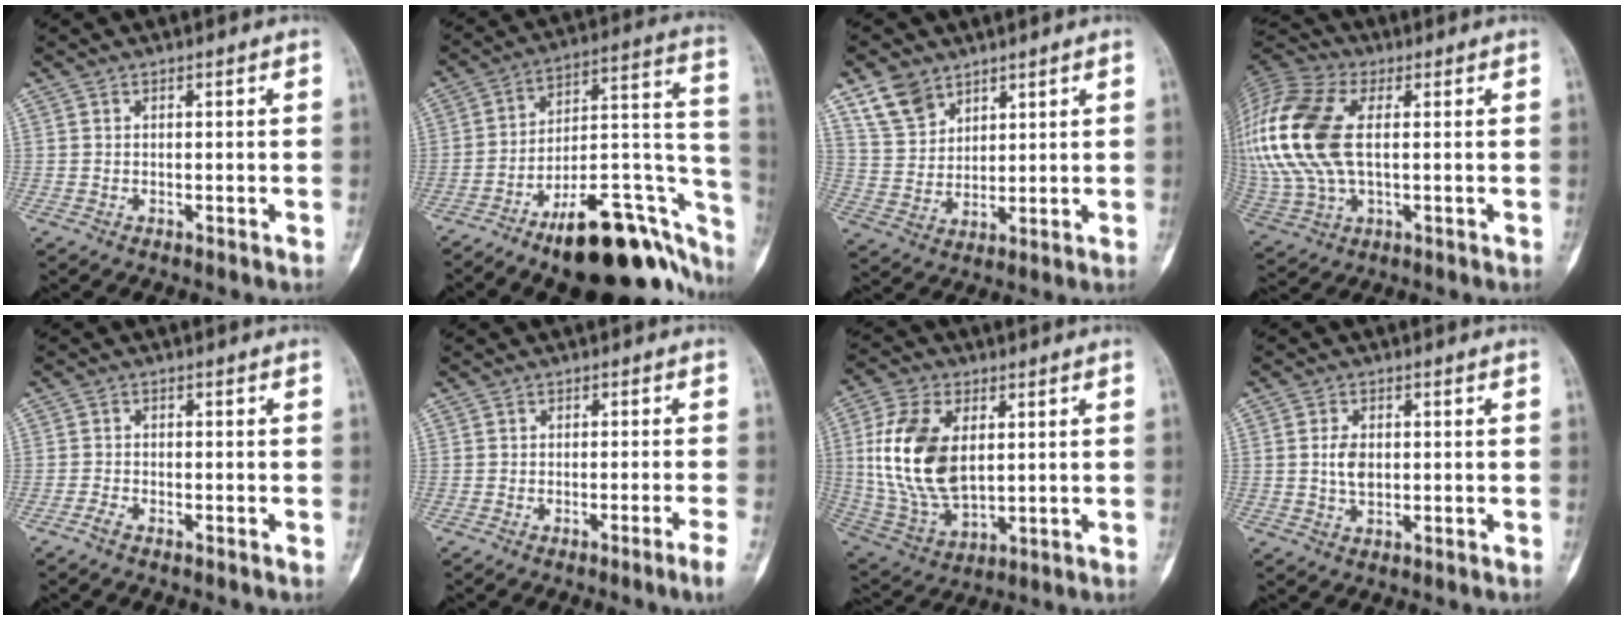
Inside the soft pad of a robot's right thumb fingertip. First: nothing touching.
{"total": 27.2, "force": [-14.6, 10.5, 20.4], "torque": [-0.184, 0.108, -0.213]}
{"total": 8.0, "force": [5.5, 5.1, 2.8], "torque": [-0.037, -0.022, 0.117]}
{"total": 22.5, "force": [3.1, 12.5, 18.5], "torque": [-0.451, 0.010, 0.055]}
{"total": 1.7, "force": [-1.4, 0.6, 0.8], "torque": [-0.023, 0.004, -0.029]}
{"total": 3.4, "force": [-1.9, -0.8, 2.7], "torque": [-0.052, 0.004, -0.030]}
{"total": 17.0, "force": [2.8, 9.9, 13.5], "torque": [-0.266, -0.011, 0.061]}
{"total": 3.8, "force": [0.1, 2.3, 2.9], "torque": [-0.050, 0.000, 0.003]}